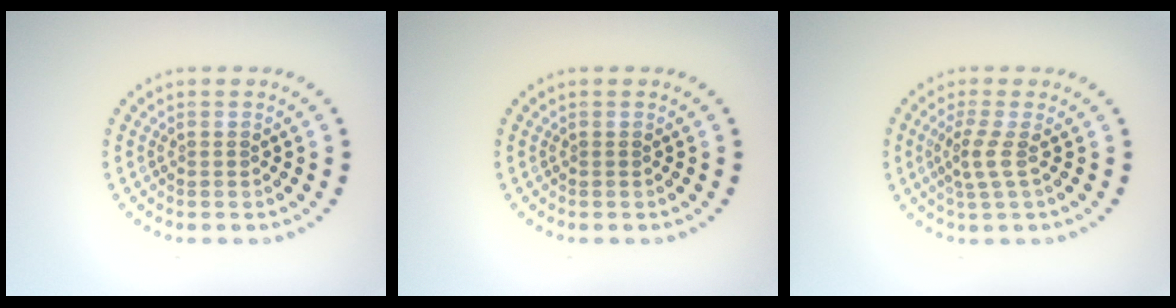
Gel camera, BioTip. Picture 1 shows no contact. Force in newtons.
{"total": 0.0}
{"total": 2.1, "press": 1.5, "slide": 1.4}